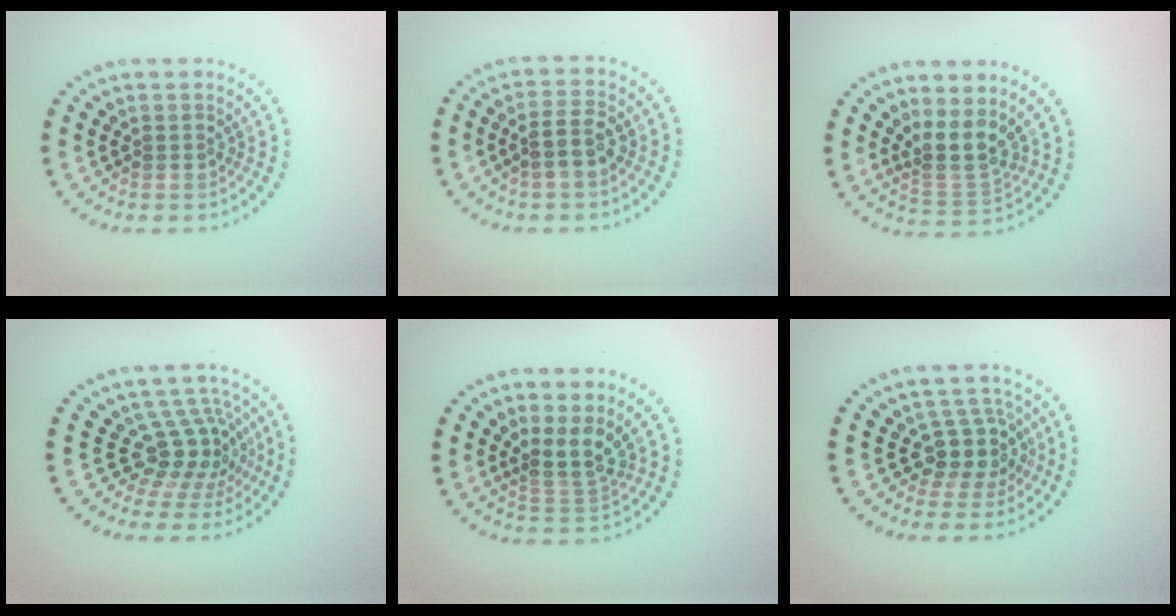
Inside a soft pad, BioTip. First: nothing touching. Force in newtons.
{"total": 2.7, "press": 2.6, "slide": 0.7}
{"total": 3.3, "press": 2.5, "slide": 2.2}
{"total": 4.3, "press": 3.1, "slide": 3.0}
{"total": 3.0, "press": 2.3, "slide": 1.9}
{"total": 3.5, "press": 2.9, "slide": 2.1}